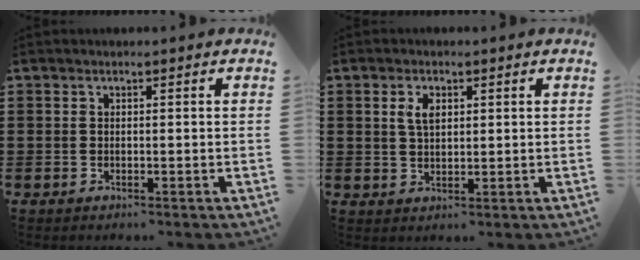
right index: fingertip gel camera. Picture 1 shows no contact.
{"total": 3.2, "force": [1.1, 1.7, 2.5], "torque": [-0.055, 0.007, 0.018]}